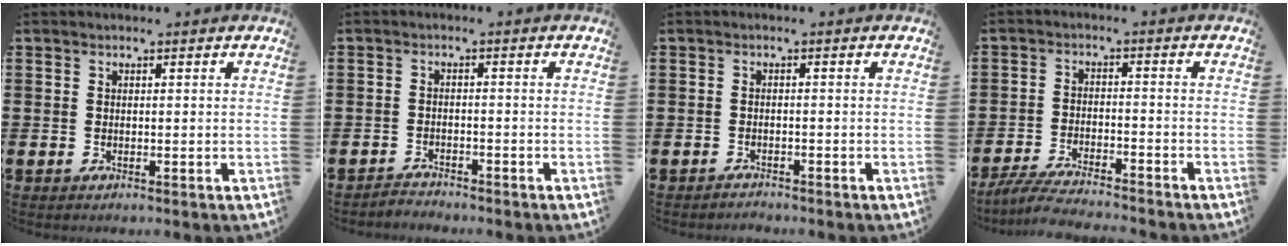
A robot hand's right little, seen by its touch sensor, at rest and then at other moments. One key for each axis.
{"total": 1.7, "fx": -1.7, "fy": 0.1, "fz": -0.3, "tx": -0.001, "ty": 0.005, "tz": -0.038}
{"total": 1.1, "fx": -1.1, "fy": 0.1, "fz": -0.1, "tx": -0.001, "ty": 0.004, "tz": -0.024}
{"total": 4.0, "fx": -3.9, "fy": 0.1, "fz": 0.9, "tx": -0.023, "ty": -0.002, "tz": -0.079}